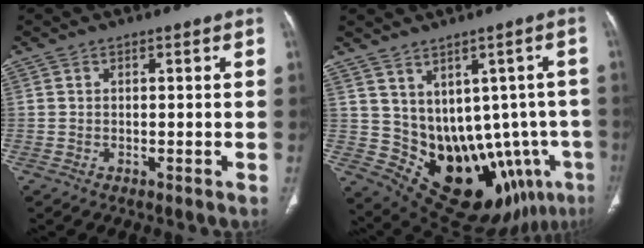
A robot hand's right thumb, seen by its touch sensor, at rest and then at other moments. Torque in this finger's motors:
{"motor_torque": [-0.41, 1.39, 0.77, 0.71, 0.08]}